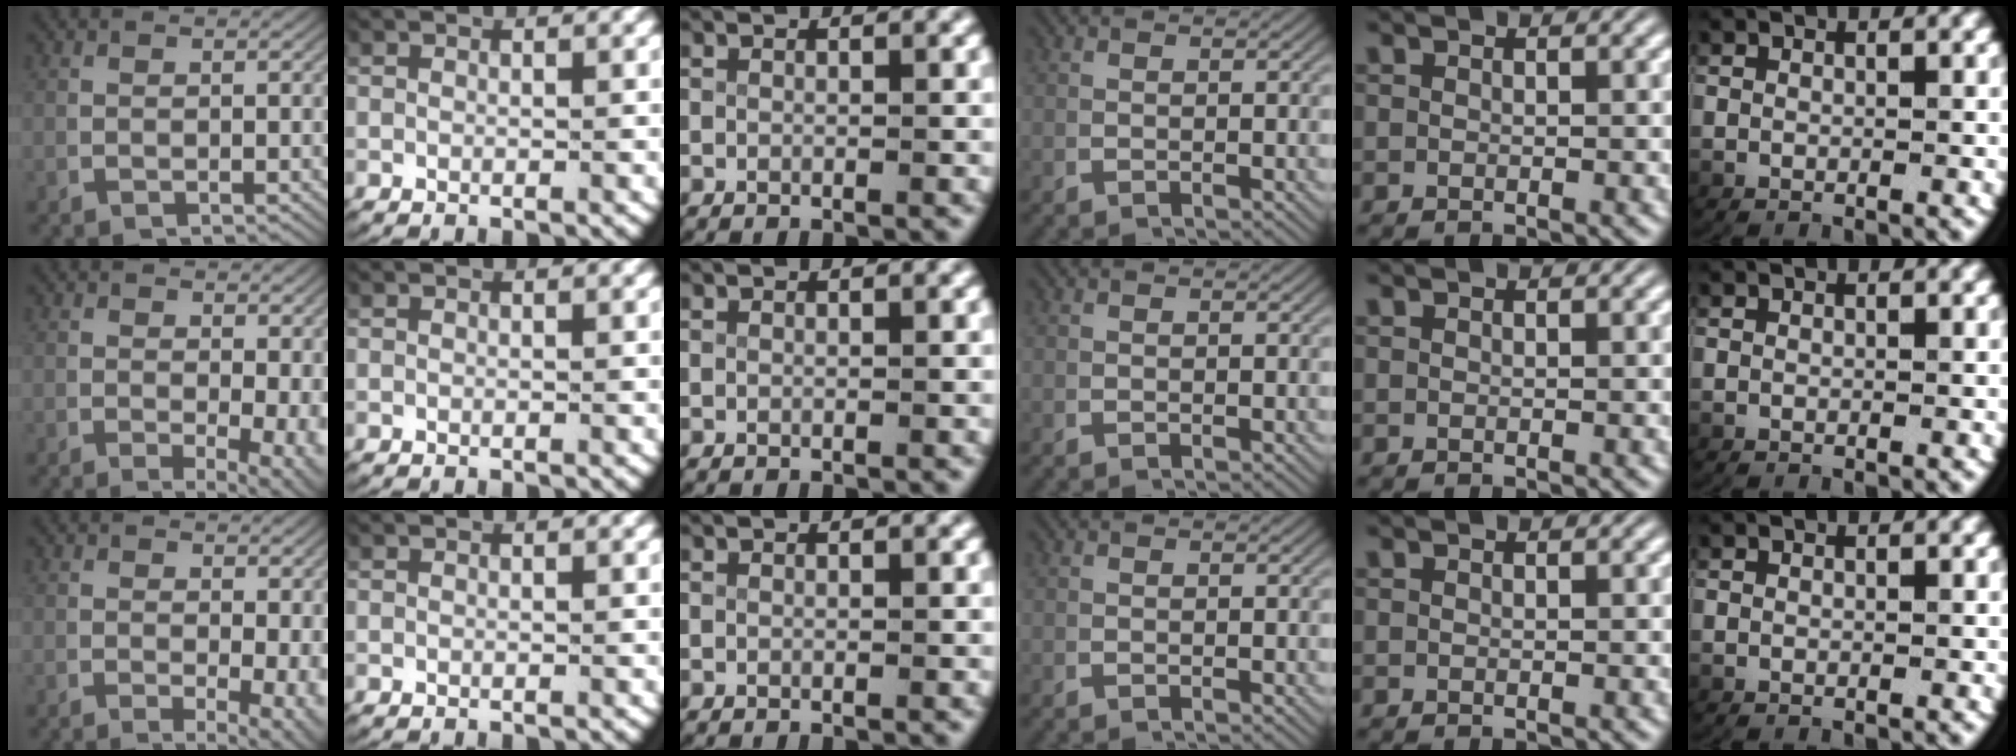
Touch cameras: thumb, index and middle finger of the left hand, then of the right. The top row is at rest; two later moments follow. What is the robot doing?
{"motion": "lift_and_place", "object": "map"}